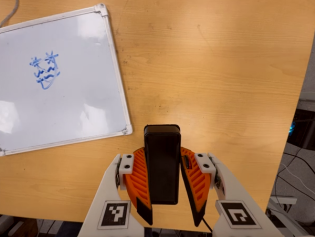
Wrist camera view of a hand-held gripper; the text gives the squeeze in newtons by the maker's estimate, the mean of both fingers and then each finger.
{"total": 9.4, "left": 7.3, "right": 11.5}